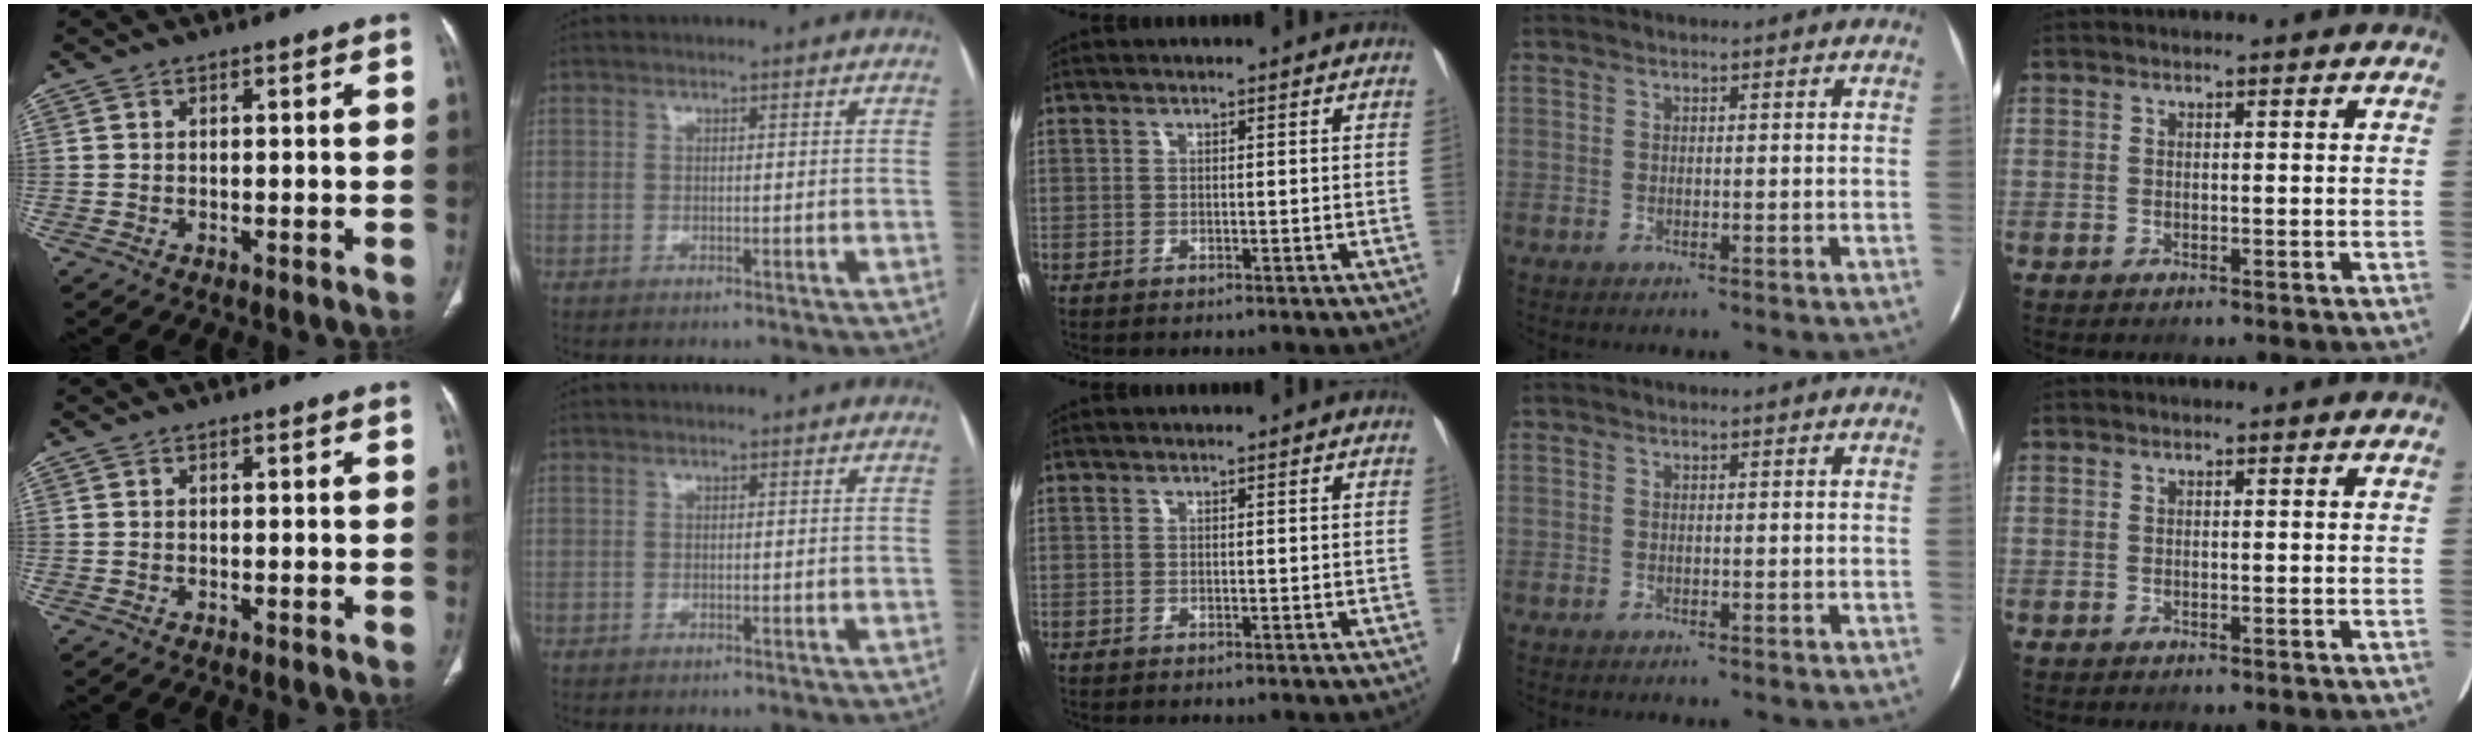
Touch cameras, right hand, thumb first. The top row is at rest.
{}